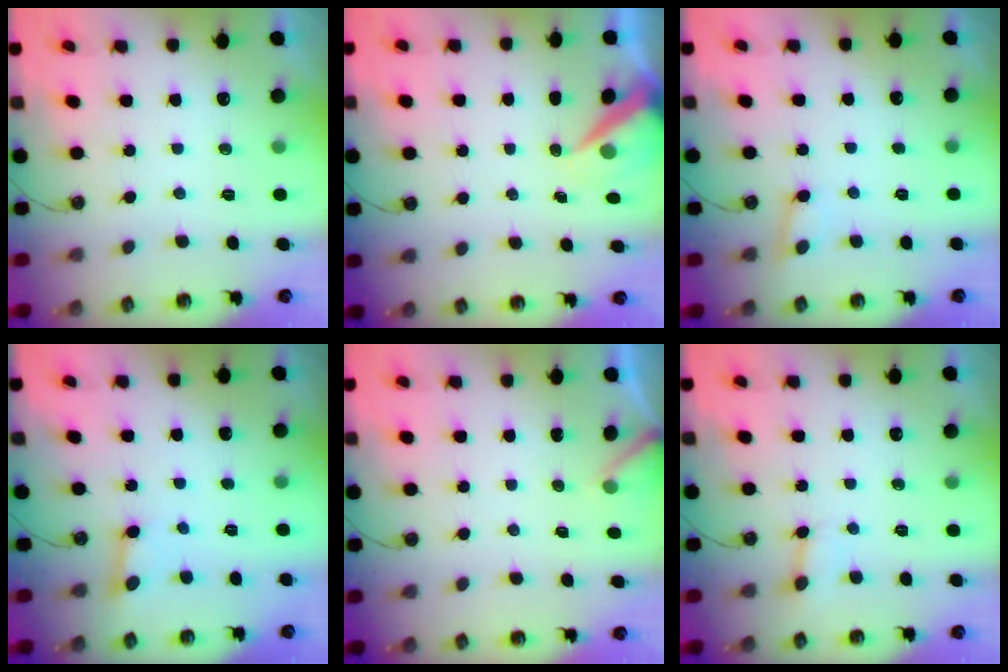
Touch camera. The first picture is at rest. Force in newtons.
{"total": 5.7, "press": 5.7, "slide": 0.7}
{"total": 3.9, "press": 3.8, "slide": 0.4}
{"total": 2.4, "press": 2.4, "slide": 0.2}
{"total": 3.0, "press": 3.0, "slide": 0.2}
{"total": 2.6, "press": 2.6, "slide": 0.1}